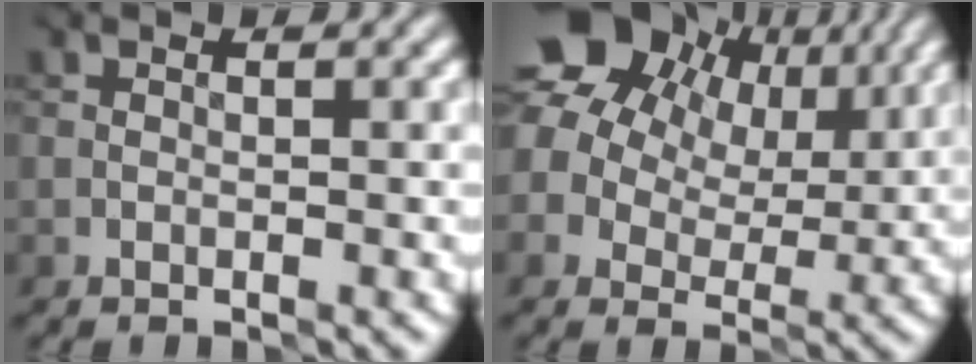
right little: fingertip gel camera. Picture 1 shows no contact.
{"total": 11.6, "force": [6.2, 8.1, 5.5], "torque": [-0.103, 0.039, 0.099]}